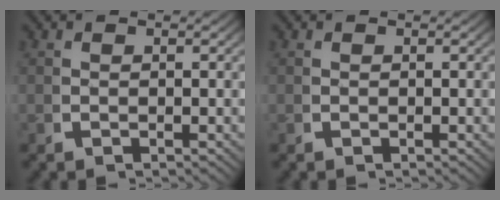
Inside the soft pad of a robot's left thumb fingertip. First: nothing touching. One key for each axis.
{"total": 0.0}